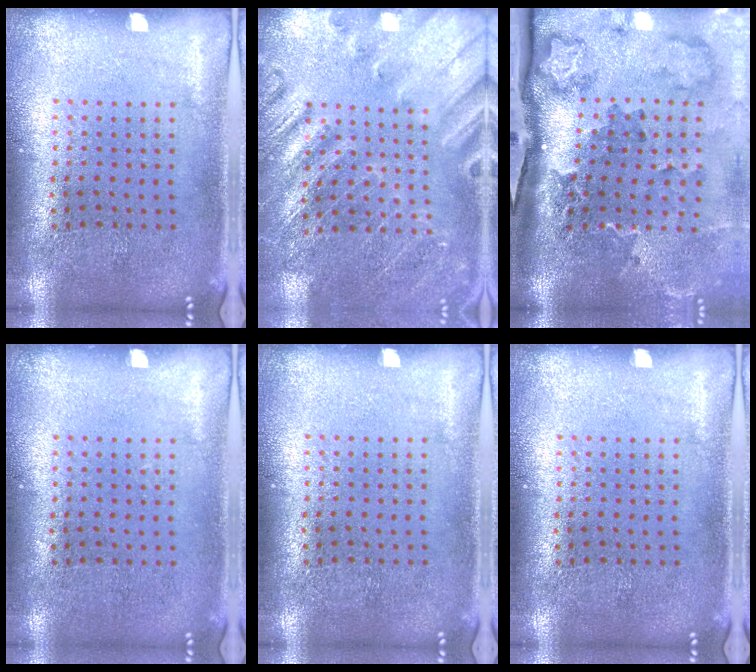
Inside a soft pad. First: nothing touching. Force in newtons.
{"total": 2.4, "press": 2.4, "slide": 0.3}
{"total": 3.5, "press": 2.4, "slide": 2.6}
{"total": 0.0}
{"total": 0.0}
{"total": 0.0}